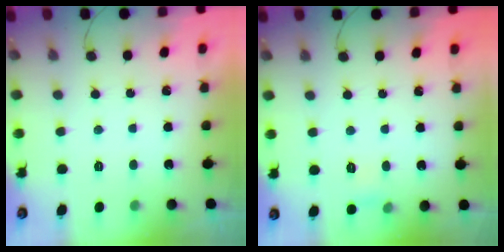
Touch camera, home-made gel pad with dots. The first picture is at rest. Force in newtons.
{"total": 3.7, "press": 3.5, "slide": 1.2}